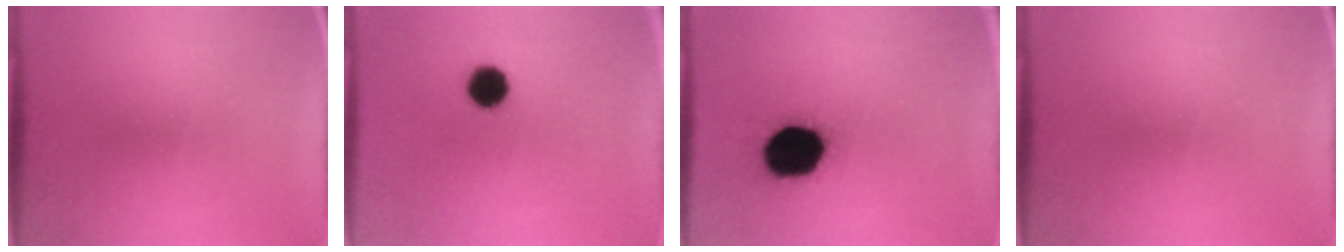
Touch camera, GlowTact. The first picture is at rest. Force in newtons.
{"total": 6.6}
{"total": 19.4}
{"total": 0.0}